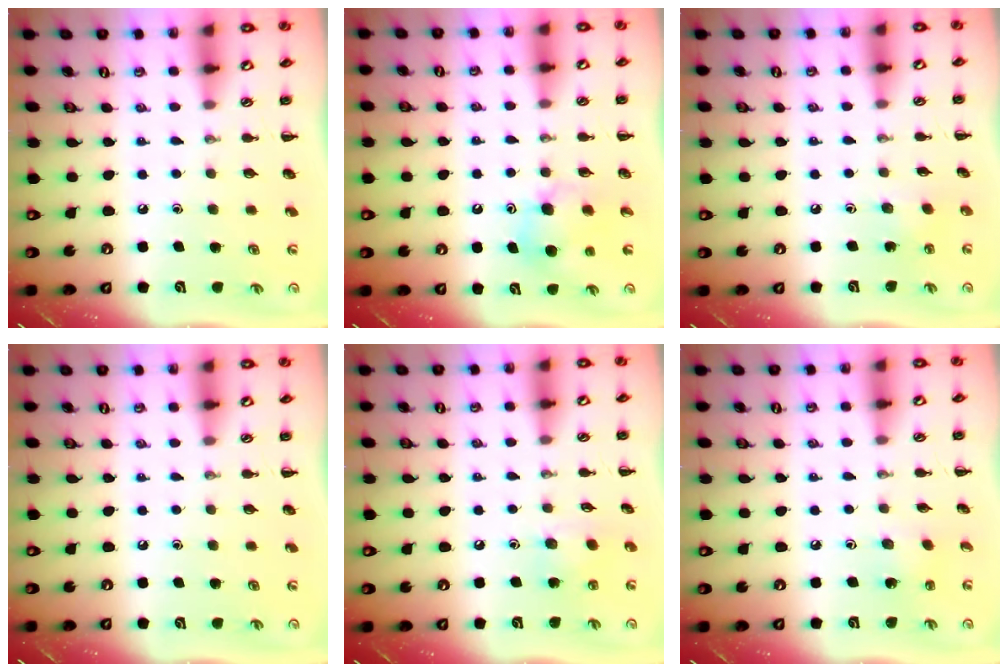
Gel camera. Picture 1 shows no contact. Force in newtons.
{"total": 7.1, "press": 7.1, "slide": 0.5}
{"total": 3.0, "press": 2.8, "slide": 0.9}
{"total": 0.0}
{"total": 6.0, "press": 6.0, "slide": 0.7}
{"total": 1.5, "press": 1.5, "slide": 0.5}